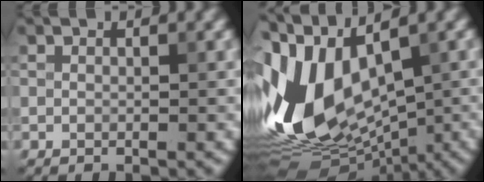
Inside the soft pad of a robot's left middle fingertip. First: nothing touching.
{"total": 13.4, "force": [1.0, 8.1, 10.6], "torque": [-0.224, -0.008, 0.018]}